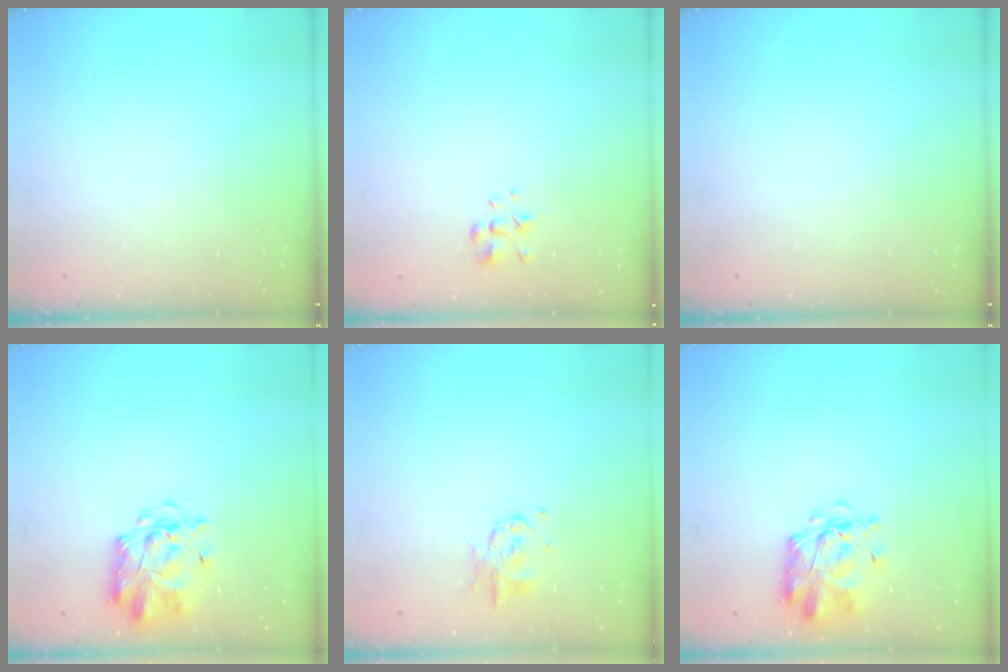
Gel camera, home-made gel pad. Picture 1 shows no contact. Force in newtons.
{"total": 1.3, "press": 1.2, "slide": 0.6}
{"total": 0.0}
{"total": 2.9, "press": 2.8, "slide": 0.7}
{"total": 2.9, "press": 2.8, "slide": 0.4}
{"total": 3.0, "press": 2.9, "slide": 0.8}